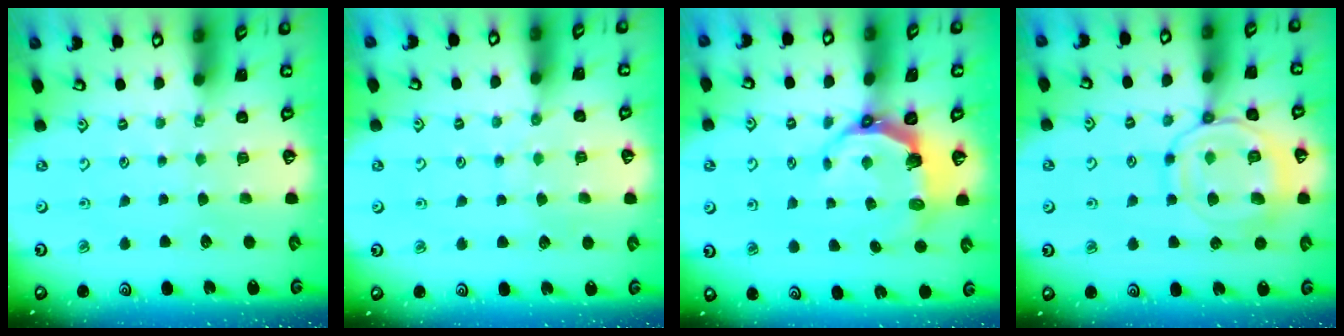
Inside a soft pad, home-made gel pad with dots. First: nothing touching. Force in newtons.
{"total": 4.6, "press": 4.6, "slide": 0.5}
{"total": 7.4, "press": 5.6, "slide": 4.8}
{"total": 13.9, "press": 13.8, "slide": 1.2}